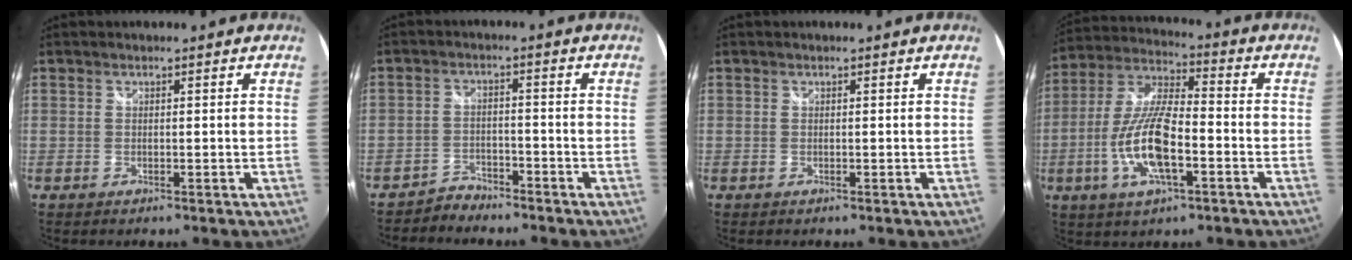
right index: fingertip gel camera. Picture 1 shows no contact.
{"total": 3.9, "force": [-3.6, 1.4, 0.0], "torque": [-0.009, 0.006, -0.065]}
{"total": 0.0}
{"total": 14.2, "force": [-4.5, 4.5, 12.7], "torque": [-0.266, -0.005, -0.087]}